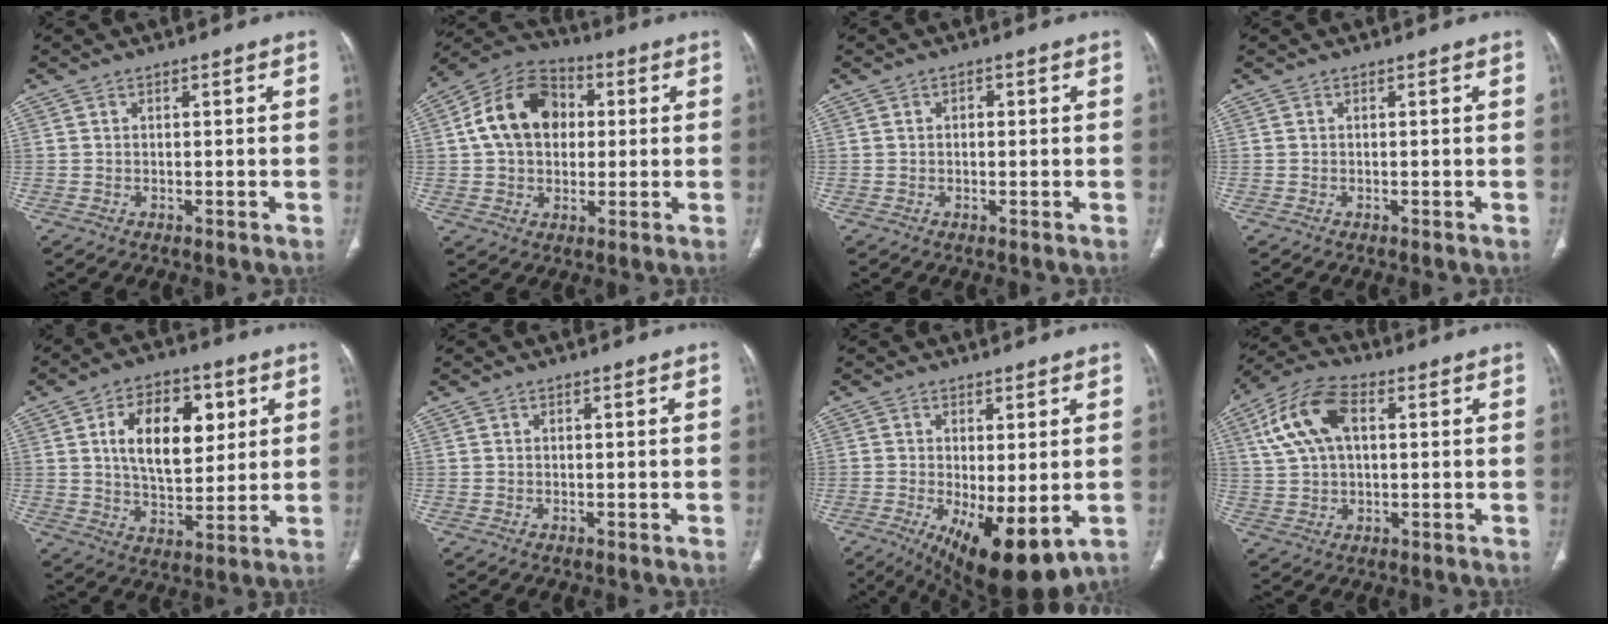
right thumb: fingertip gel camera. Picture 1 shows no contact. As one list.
[{"total": 14.7, "force": [2.1, 11.0, 9.6], "torque": [-0.144, 0.022, 0.026]}, {"total": 1.3, "force": [0.3, 0.9, 0.9], "torque": [-0.012, 0.004, 0.003]}, {"total": 0.0}, {"total": 15.4, "force": [4.3, 8.9, 11.7], "torque": [-0.151, -0.013, 0.074]}, {"total": 0.0}, {"total": 13.1, "force": [-3.8, 5.1, 11.5], "torque": [-0.177, -0.024, -0.042]}, {"total": 12.2, "force": [3.3, 6.9, 9.5], "torque": [-0.194, 0.022, 0.059]}]